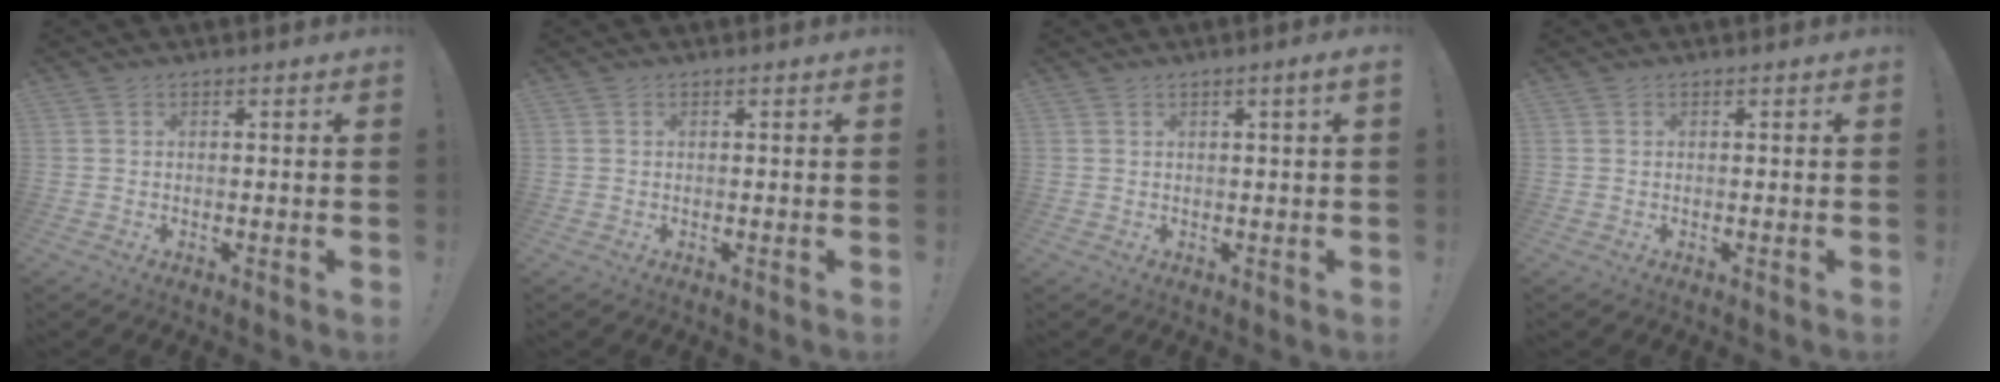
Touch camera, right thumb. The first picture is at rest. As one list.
[{"total": 0.0}, {"total": 2.4, "force": [0.6, -0.1, 2.3], "torque": [-0.035, -0.003, 0.006]}, {"total": 0.0}]